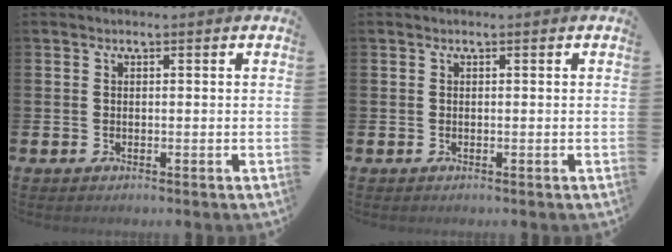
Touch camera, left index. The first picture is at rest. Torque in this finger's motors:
{"motor_torque": [0.12, 0.07, 0.00, 0.00]}